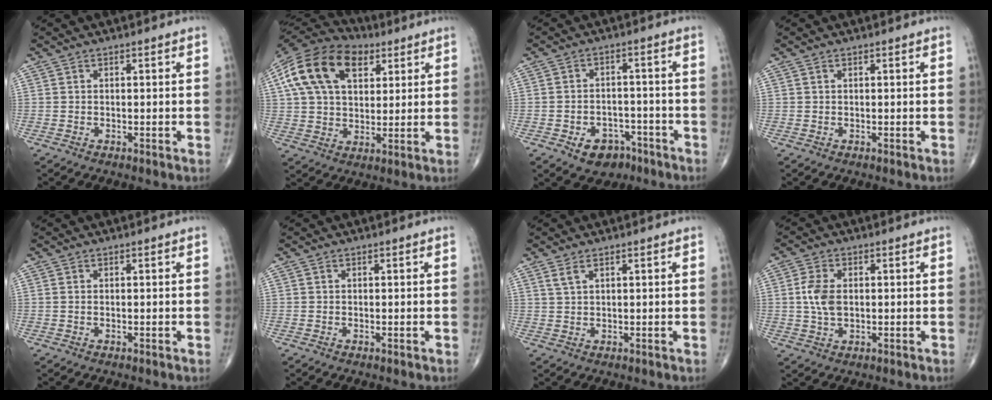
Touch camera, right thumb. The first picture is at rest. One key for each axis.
{"total": 19.9, "fx": 7.9, "fy": 12.4, "fz": 13.4, "tx": -0.235, "ty": 0.012, "tz": 0.134}
{"total": 7.2, "fx": -4.0, "fy": 5.1, "fz": 3.0, "tx": -0.021, "ty": 0.035, "tz": -0.052}
{"total": 0.0}
{"total": 0.0}
{"total": 0.0}
{"total": 1.8, "fx": 1.2, "fy": 0.6, "fz": 1.3, "tx": -0.029, "ty": 0.002, "tz": 0.030}
{"total": 5.6, "fx": 0.4, "fy": 3.4, "fz": 4.4, "tx": -0.091, "ty": 0.001, "tz": 0.007}